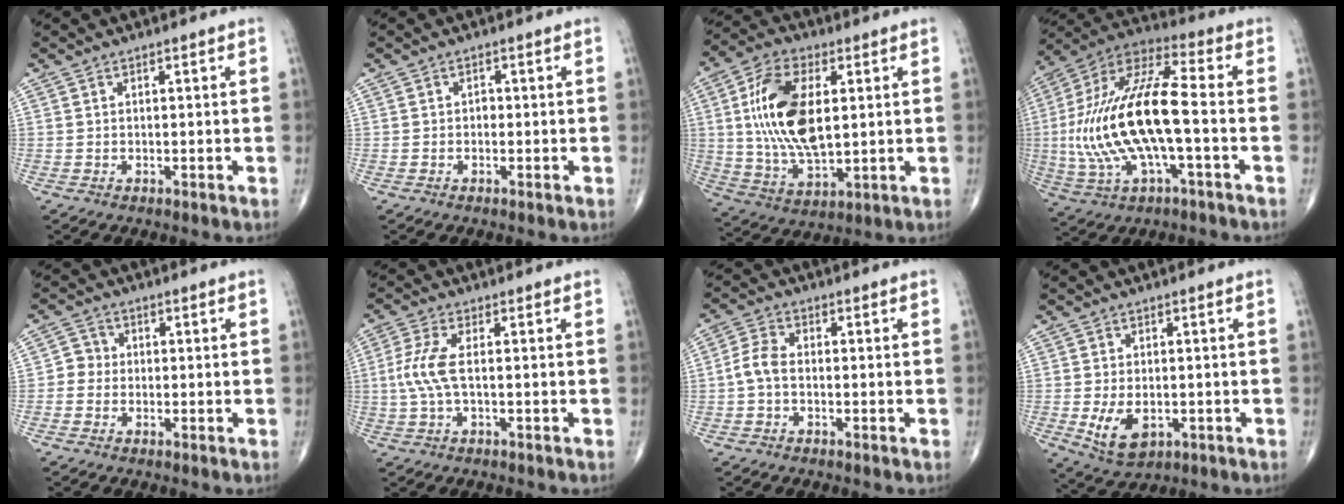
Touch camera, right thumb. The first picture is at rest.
{"total": 0.9, "force": [-0.2, 0.7, 0.5], "torque": [-0.001, 0.003, -0.008]}
{"total": 17.0, "force": [2.7, 8.7, 14.4], "torque": [-0.270, -0.008, 0.053]}
{"total": 22.1, "force": [-2.4, 7.8, 20.5], "torque": [-0.435, 0.035, -0.039]}
{"total": 3.0, "force": [-0.4, 2.8, 0.9], "torque": [0.005, 0.009, -0.018]}
{"total": 5.7, "force": [0.0, 1.8, 5.4], "torque": [-0.150, 0.007, -0.006]}
{"total": 4.2, "force": [-0.8, 2.5, 3.3], "torque": [-0.069, 0.013, -0.024]}
{"total": 6.8, "force": [-1.5, 4.1, 5.2], "torque": [-0.085, -0.008, -0.014]}